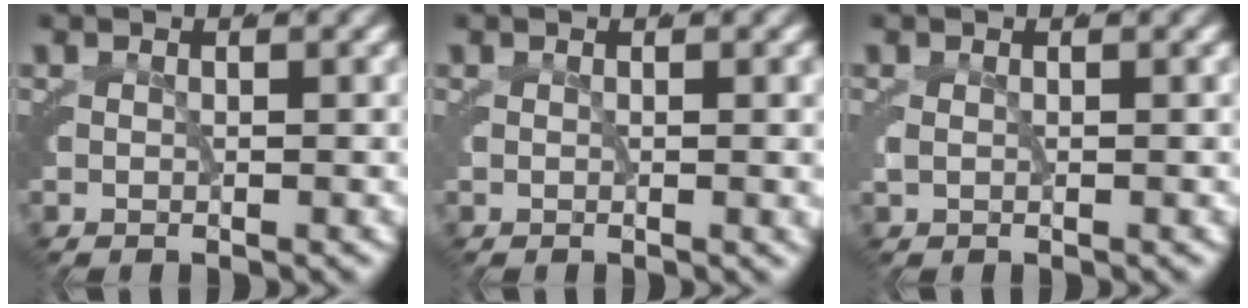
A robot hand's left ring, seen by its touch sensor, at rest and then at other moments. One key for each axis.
{"total": 1.1, "fx": 0.5, "fy": -0.6, "fz": 0.8, "tx": -0.007, "ty": 0.004, "tz": 0.007}
{"total": 0.8, "fx": 0.3, "fy": -0.7, "fz": 0.3, "tx": -0.005, "ty": -0.001, "tz": 0.010}